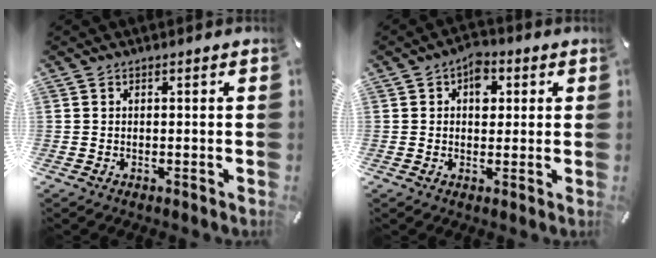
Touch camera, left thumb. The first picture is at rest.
{"total": 5.4, "force": [1.4, 3.8, 3.6], "torque": [-0.033, -0.005, 0.017]}